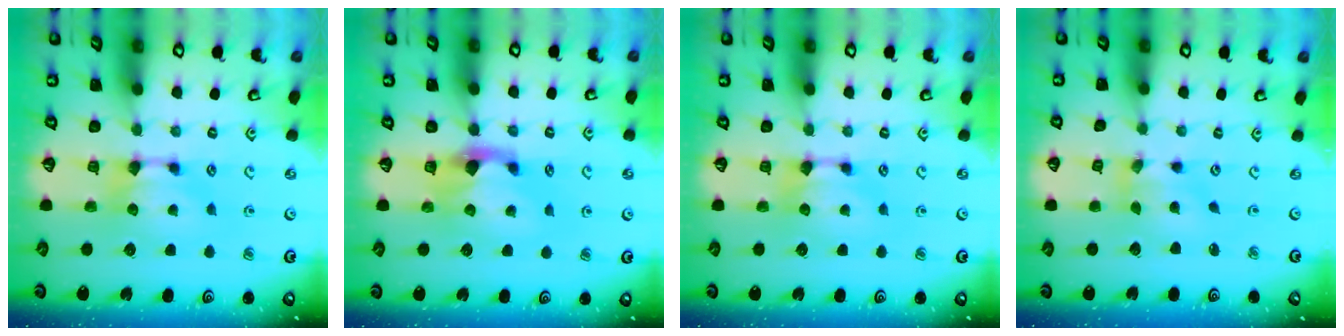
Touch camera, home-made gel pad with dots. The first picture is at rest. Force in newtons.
{"total": 2.1, "press": 1.7, "slide": 1.2}
{"total": 0.0}
{"total": 2.3, "press": 2.0, "slide": 1.2}